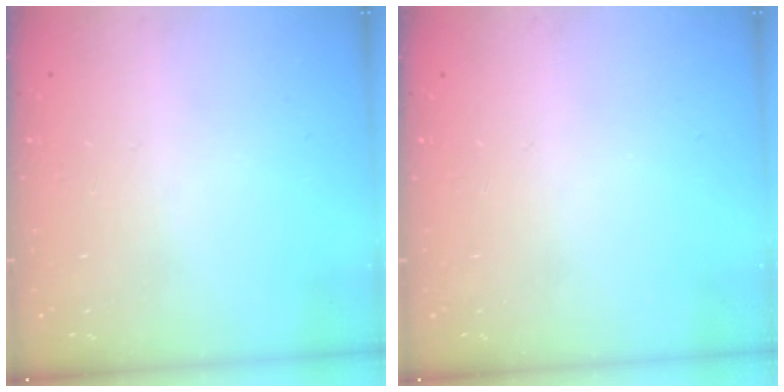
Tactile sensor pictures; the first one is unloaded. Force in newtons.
{"total": 0.0}